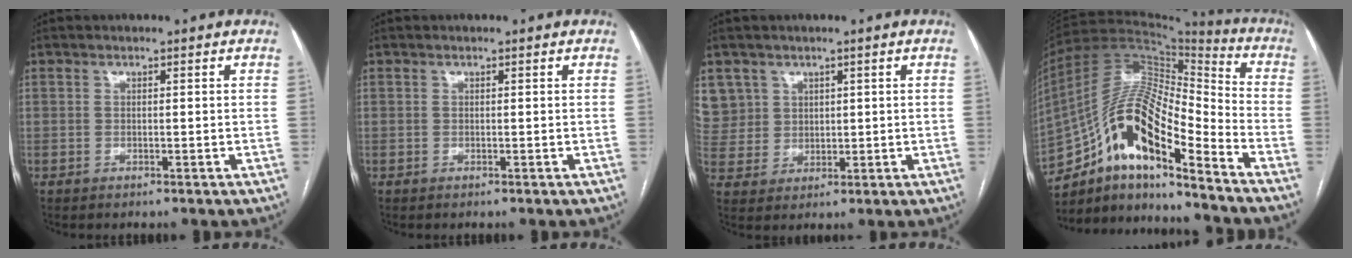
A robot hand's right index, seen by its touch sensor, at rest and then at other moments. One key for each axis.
{"total": 0.0}
{"total": 8.1, "fx": 4.1, "fy": 7.0, "fz": 0.3, "tx": -0.013, "ty": 0.018, "tz": 0.101}
{"total": 17.1, "fx": -9.9, "fy": 3.9, "fz": 13.3, "tx": -0.245, "ty": 0.034, "tz": -0.168}